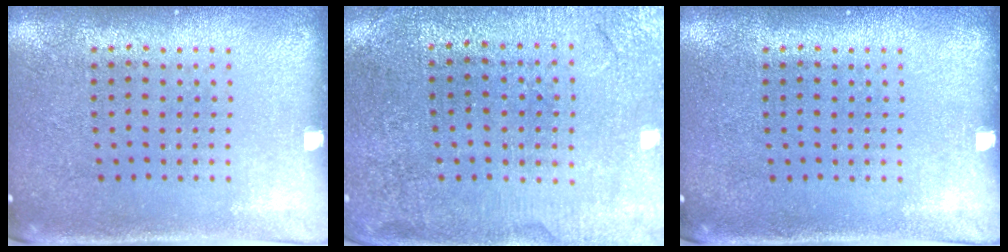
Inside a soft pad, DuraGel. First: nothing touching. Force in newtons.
{"total": 0.5, "press": 0.5, "slide": 0.2}
{"total": 0.0}